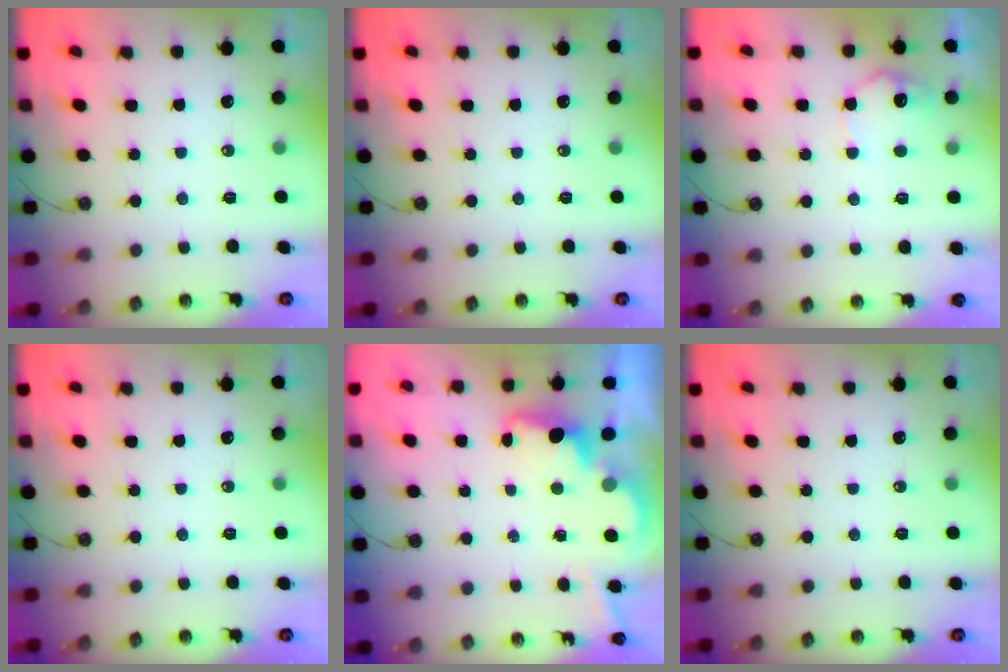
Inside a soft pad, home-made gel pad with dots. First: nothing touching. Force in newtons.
{"total": 0.0}
{"total": 9.0, "press": 9.0, "slide": 0.3}
{"total": 0.0}
{"total": 3.4, "press": 3.3, "slide": 0.8}
{"total": 0.0}